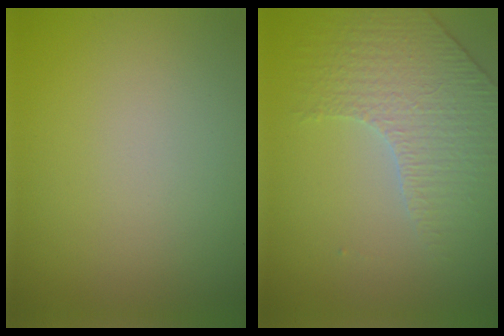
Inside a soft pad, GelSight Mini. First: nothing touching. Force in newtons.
{"total": 3.9, "press": 3.2, "slide": 2.2}